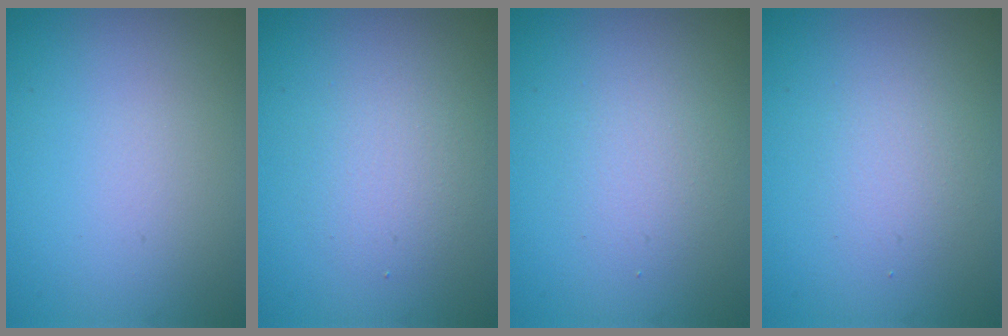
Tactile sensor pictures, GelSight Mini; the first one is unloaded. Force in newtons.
{"total": 2.4, "press": 2.4, "slide": 0.1}
{"total": 1.9, "press": 1.9, "slide": 0.0}
{"total": 1.9, "press": 1.9, "slide": 0.0}